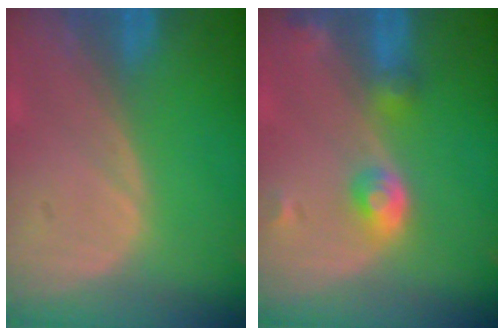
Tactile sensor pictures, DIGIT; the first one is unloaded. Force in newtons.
{"total": 4.5, "press": 4.1, "slide": 1.8}